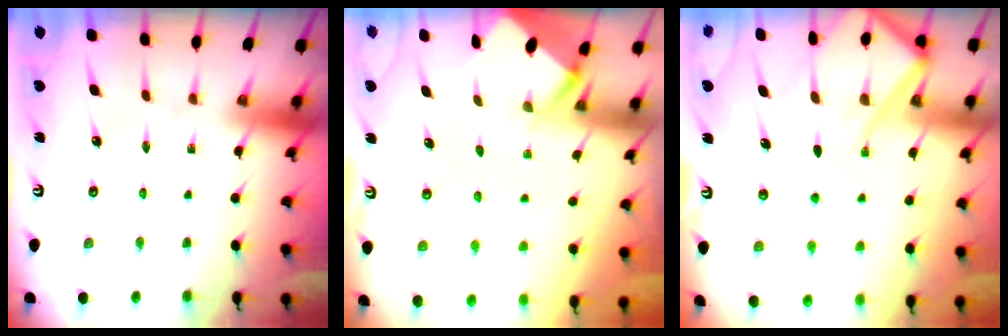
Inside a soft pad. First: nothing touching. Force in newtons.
{"total": 2.5, "press": 2.5, "slide": 0.2}
{"total": 11.7, "press": 11.7, "slide": 1.0}